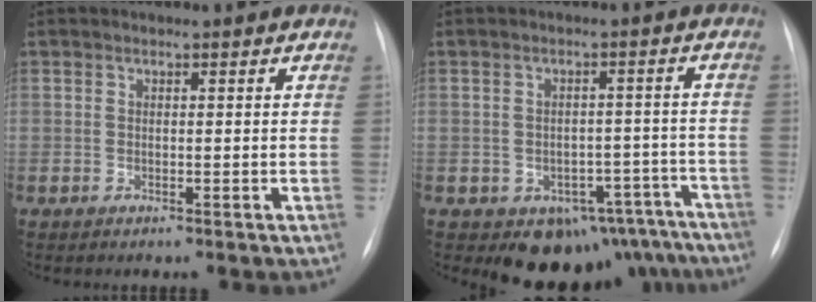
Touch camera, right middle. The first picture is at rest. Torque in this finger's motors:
{"motor_torque": [0.63, -0.64, 0.12, 0.05]}